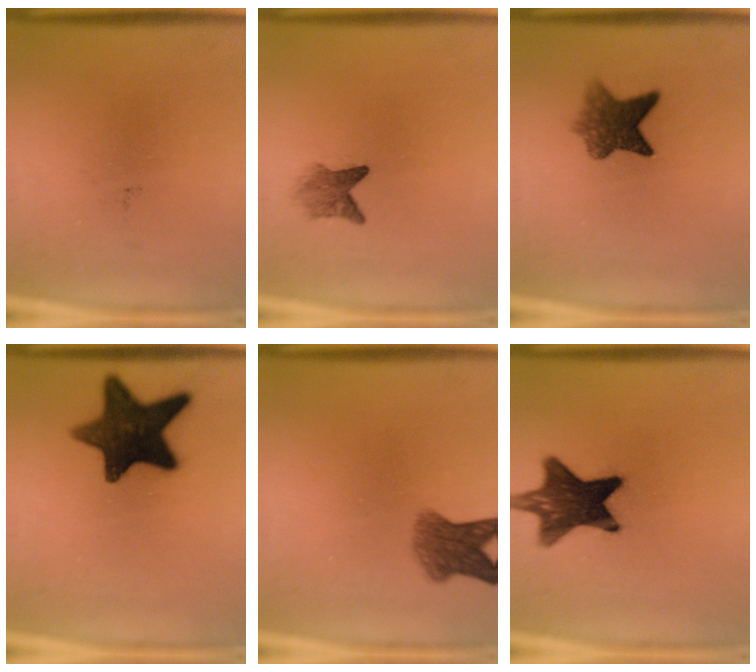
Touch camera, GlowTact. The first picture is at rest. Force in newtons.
{"total": 2.8}
{"total": 6.5}
{"total": 15.0}
{"total": 5.6}
{"total": 13.0}